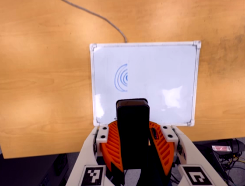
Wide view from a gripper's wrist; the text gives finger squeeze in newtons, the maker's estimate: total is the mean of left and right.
{"total": 7.6, "left": 8.4, "right": 6.8}